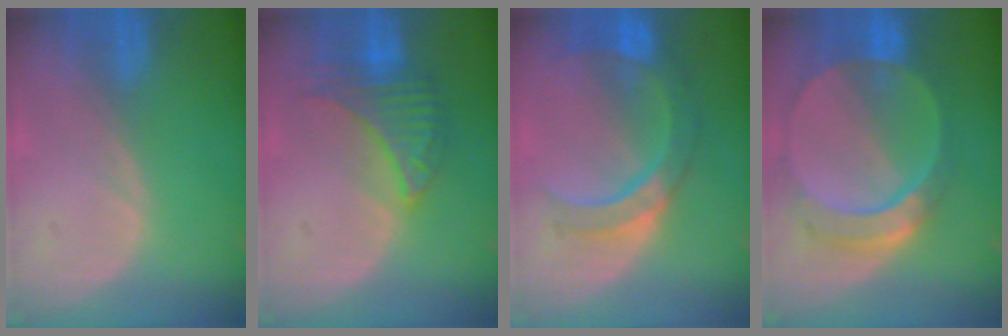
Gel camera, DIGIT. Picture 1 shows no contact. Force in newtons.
{"total": 6.8, "press": 6.8, "slide": 0.2}
{"total": 8.5, "press": 8.1, "slide": 2.7}
{"total": 9.8, "press": 8.4, "slide": 4.9}